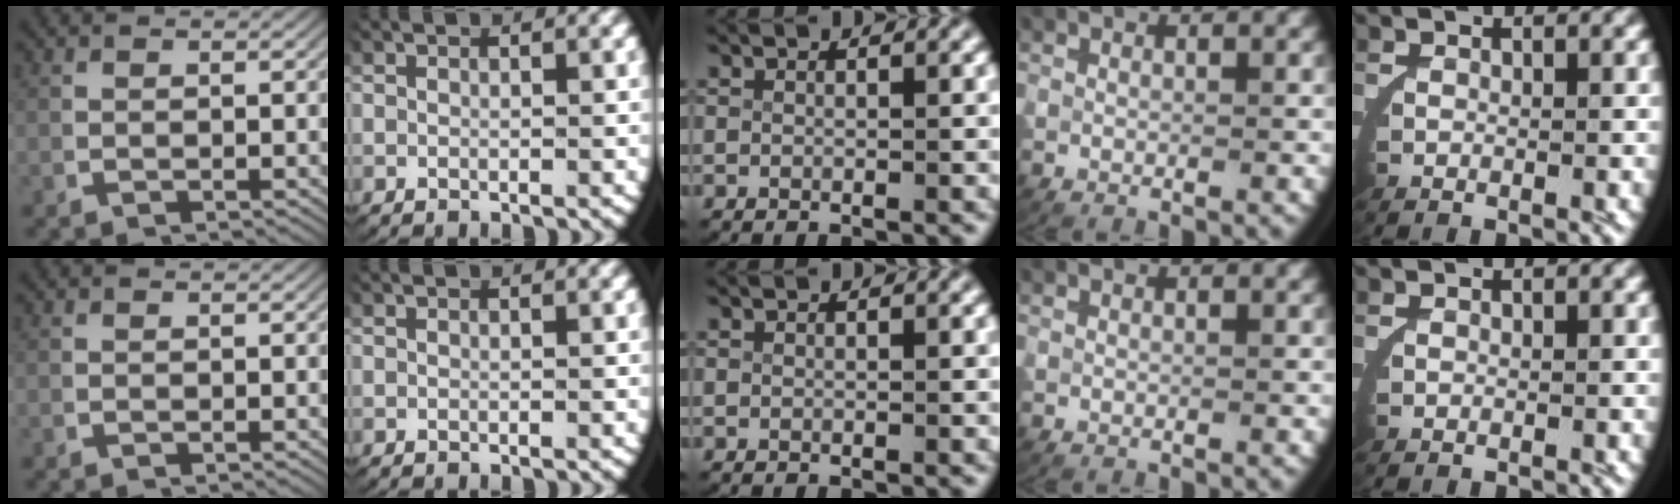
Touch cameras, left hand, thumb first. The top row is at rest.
{}